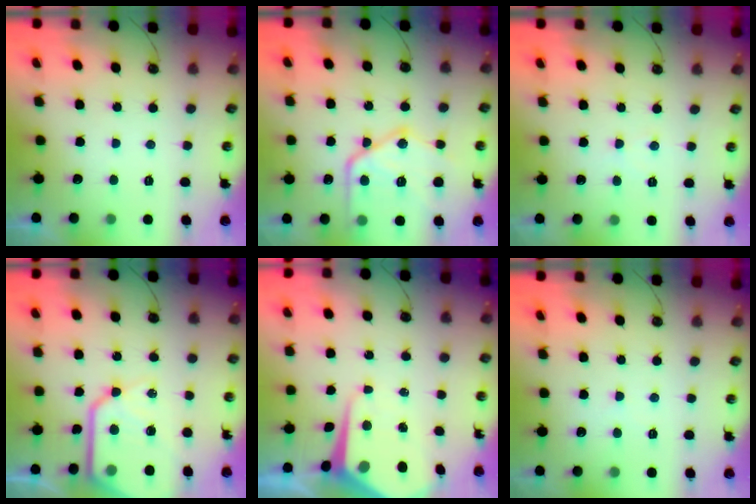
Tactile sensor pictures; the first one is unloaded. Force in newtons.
{"total": 20.7, "press": 20.6, "slide": 1.9}
{"total": 4.0, "press": 3.9, "slide": 0.4}
{"total": 17.9, "press": 17.8, "slide": 1.8}
{"total": 7.6, "press": 7.6, "slide": 0.6}
{"total": 1.9, "press": 1.9, "slide": 0.3}